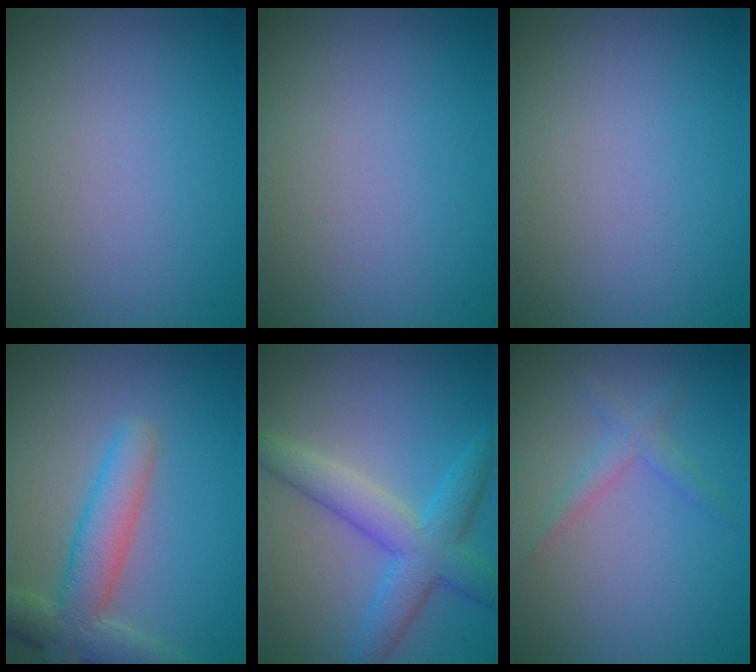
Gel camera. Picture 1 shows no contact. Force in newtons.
{"total": 0.0}
{"total": 0.0}
{"total": 5.4, "press": 5.4, "slide": 0.4}
{"total": 5.3, "press": 5.3, "slide": 0.1}
{"total": 1.7, "press": 1.7, "slide": 0.1}